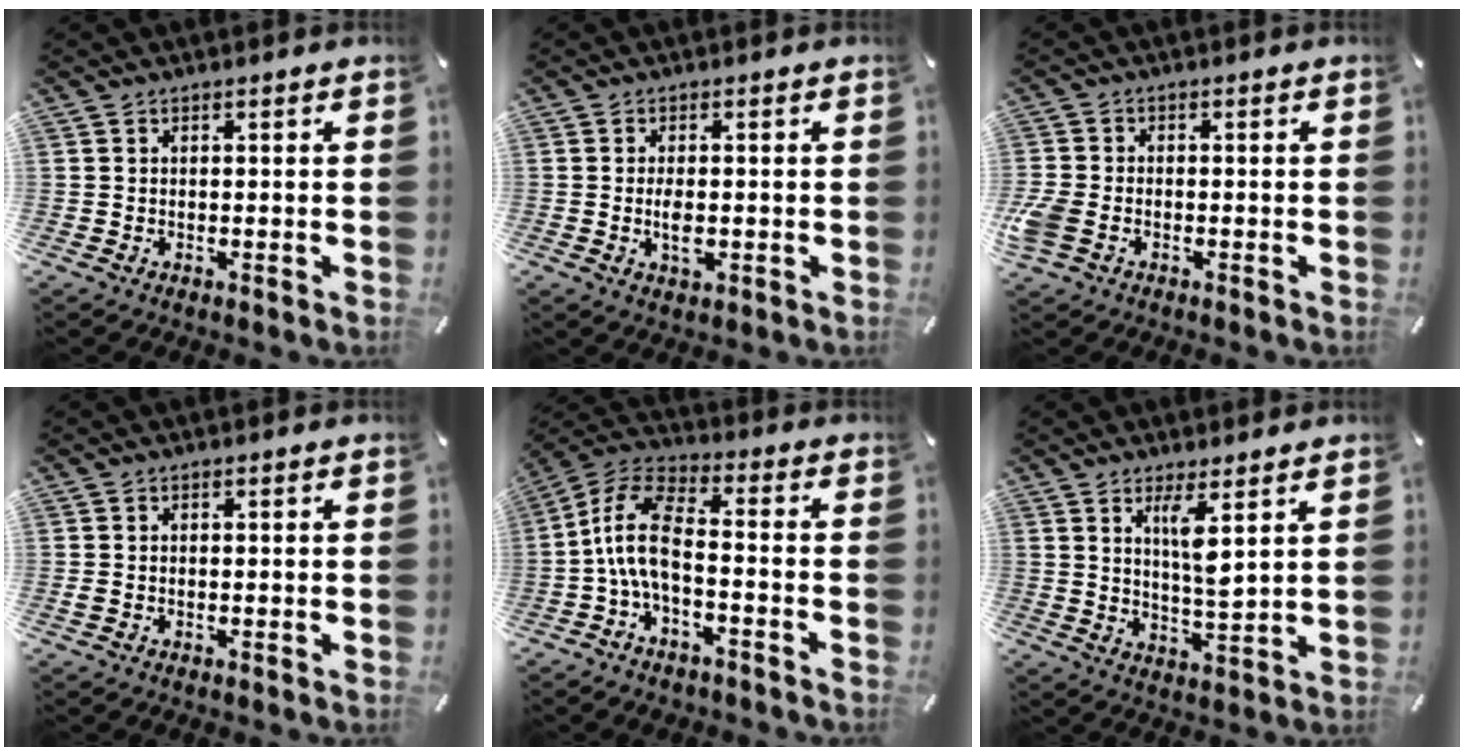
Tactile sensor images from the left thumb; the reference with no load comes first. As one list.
[{"total": 3.6, "force": [-0.6, 1.6, 3.2], "torque": [-0.078, -0.006, -0.015]}, {"total": 4.9, "force": [-1.7, 3.6, 2.9], "torque": [-0.071, 0.003, -0.034]}, {"total": 0.7, "force": [-0.2, 0.4, 0.5], "torque": [-0.009, 0.002, -0.004]}, {"total": 11.0, "force": [-2.3, 5.2, 9.5], "torque": [-0.209, 0.000, -0.045]}, {"total": 7.0, "force": [3.5, 1.4, 5.9], "torque": [-0.101, -0.019, 0.053]}]